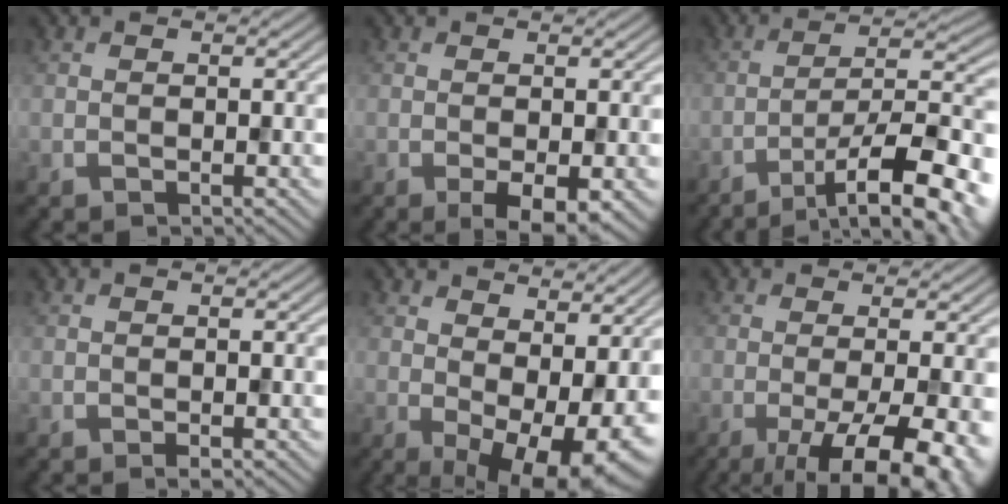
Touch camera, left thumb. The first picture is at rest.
{"total": 3.1, "force": [-1.0, 1.0, 2.7], "torque": [-0.045, -0.010, -0.014]}
{"total": 15.1, "force": [-9.1, 4.0, 11.3], "torque": [-0.162, 0.001, -0.140]}
{"total": 0.7, "force": [-0.4, 0.1, 0.5], "torque": [-0.009, -0.002, -0.006]}
{"total": 11.6, "force": [0.9, 5.7, 10.1], "torque": [-0.136, -0.017, 0.038]}
{"total": 11.3, "force": [-4.2, 3.3, 10.0], "torque": [-0.136, -0.005, -0.054]}